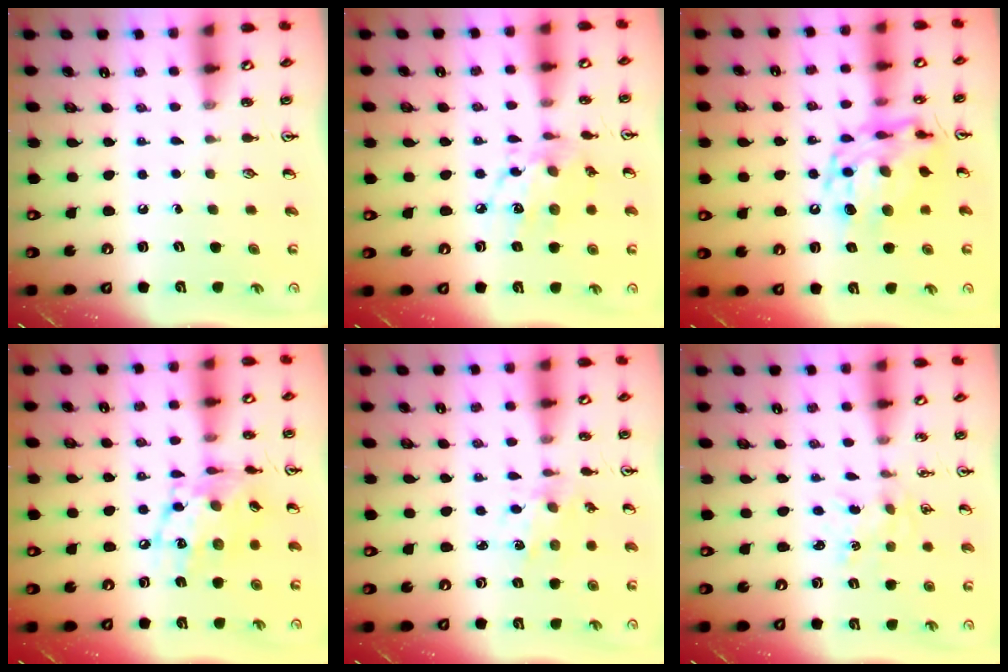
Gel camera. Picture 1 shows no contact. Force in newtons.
{"total": 11.3, "press": 11.3, "slide": 0.7}
{"total": 14.1, "press": 14.0, "slide": 1.5}
{"total": 14.4, "press": 14.3, "slide": 0.8}
{"total": 2.3, "press": 2.2, "slide": 0.6}
{"total": 0.5, "press": 0.5, "slide": 0.1}